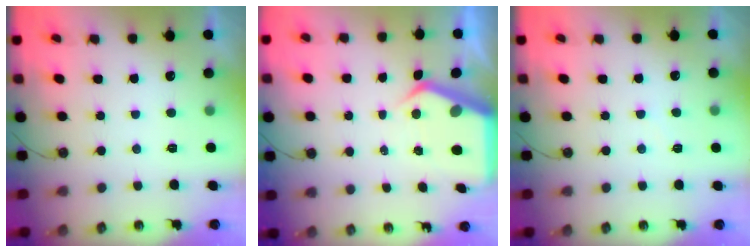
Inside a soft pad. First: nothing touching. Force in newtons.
{"total": 6.0, "press": 6.0, "slide": 0.5}
{"total": 2.0, "press": 2.0, "slide": 0.4}